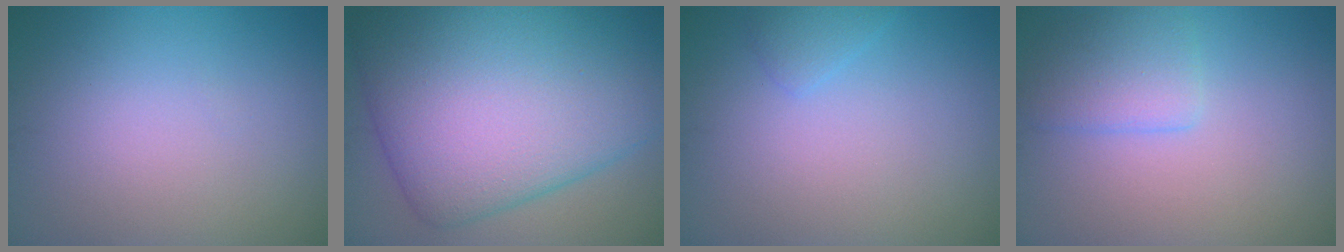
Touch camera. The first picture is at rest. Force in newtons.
{"total": 14.6, "press": 14.6, "slide": 0.1}
{"total": 1.0, "press": 1.0, "slide": 0.1}
{"total": 2.6, "press": 2.6, "slide": 0.1}